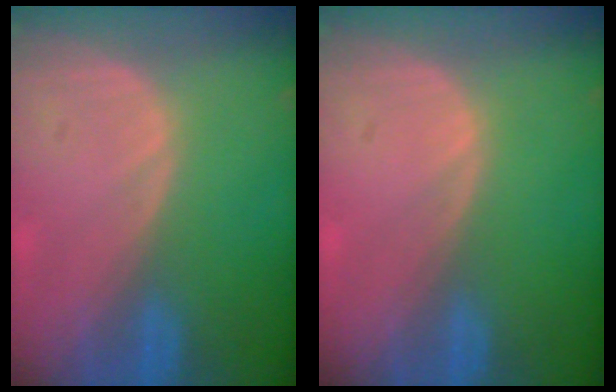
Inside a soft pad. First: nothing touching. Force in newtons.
{"total": 0.0}